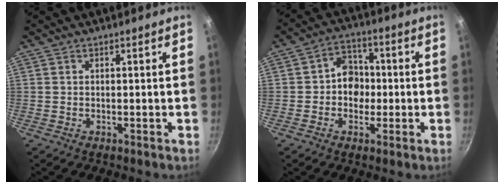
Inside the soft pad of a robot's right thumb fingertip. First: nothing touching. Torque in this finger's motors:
{"motor_torque": [0.86, 0.73, 0.79, -0.36, 0.17]}